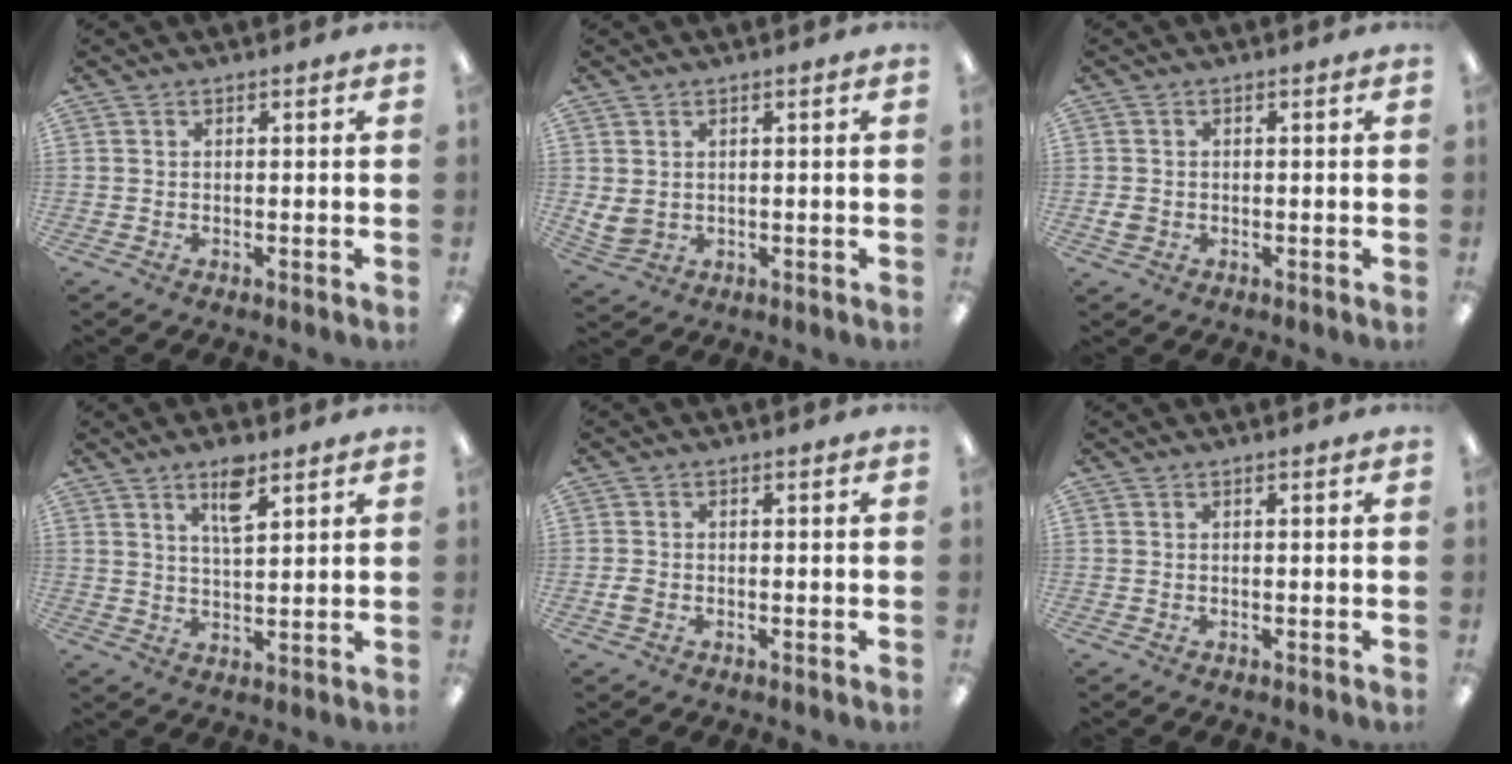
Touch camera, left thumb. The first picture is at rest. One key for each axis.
{"total": 3.7, "fx": 1.3, "fy": 2.8, "fz": 1.9, "tx": -0.045, "ty": -0.004, "tz": 0.027}
{"total": 2.2, "fx": -0.3, "fy": 1.9, "fz": 1.2, "tx": -0.021, "ty": 0.004, "tz": -0.006}
{"total": 7.1, "fx": 4.5, "fy": 2.3, "fz": 4.9, "tx": -0.076, "ty": -0.016, "tz": 0.072}
{"total": 1.9, "fx": -0.6, "fy": 1.4, "fz": 1.1, "tx": -0.020, "ty": 0.004, "tz": -0.011}
{"total": 0.0}